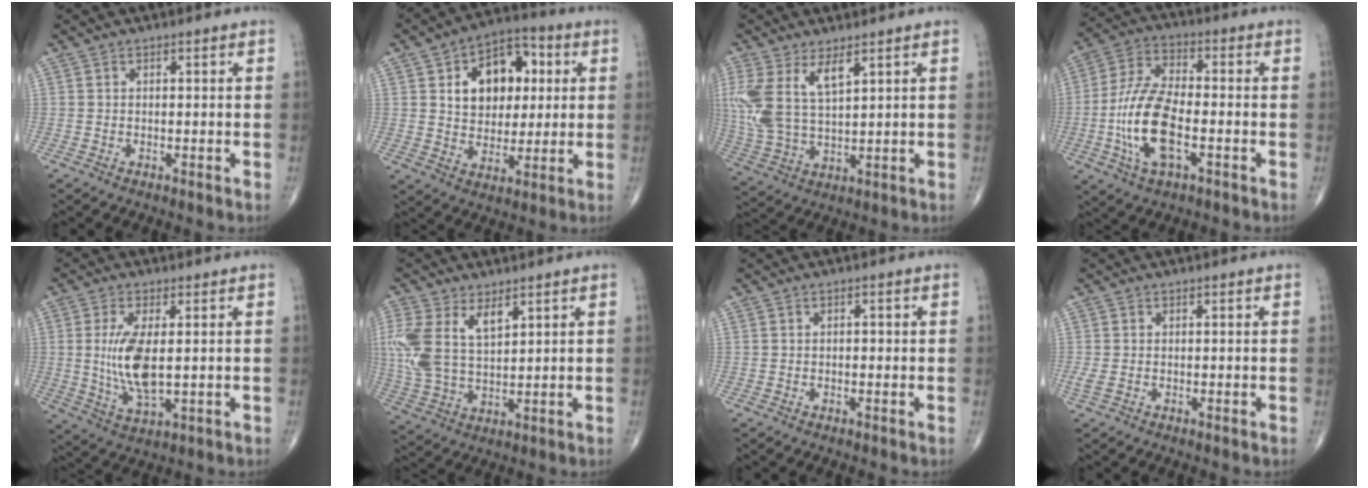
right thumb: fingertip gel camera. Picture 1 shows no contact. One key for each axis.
{"total": 14.9, "fx": 3.7, "fy": 10.4, "fz": 10.0, "tx": -0.102, "ty": 0.007, "tz": 0.057}
{"total": 11.5, "fx": 5.0, "fy": 5.0, "fz": 9.0, "tx": -0.206, "ty": -0.014, "tz": 0.111}
{"total": 14.2, "fx": -3.5, "fy": 6.3, "fz": 12.3, "tx": -0.254, "ty": 0.020, "tz": -0.067}
{"total": 9.8, "fx": 0.6, "fy": 3.8, "fz": 9.0, "tx": -0.188, "ty": -0.017, "tz": 0.020}
{"total": 12.0, "fx": 4.8, "fy": 6.4, "fz": 8.9, "tx": -0.197, "ty": -0.008, "tz": 0.108}
{"total": 0.9, "fx": 0.0, "fy": 0.5, "fz": 0.7, "tx": -0.008, "ty": 0.001, "tz": -0.001}
{"total": 1.4, "fx": -0.1, "fy": 0.8, "fz": 1.2, "tx": -0.040, "ty": -0.004, "tz": -0.003}